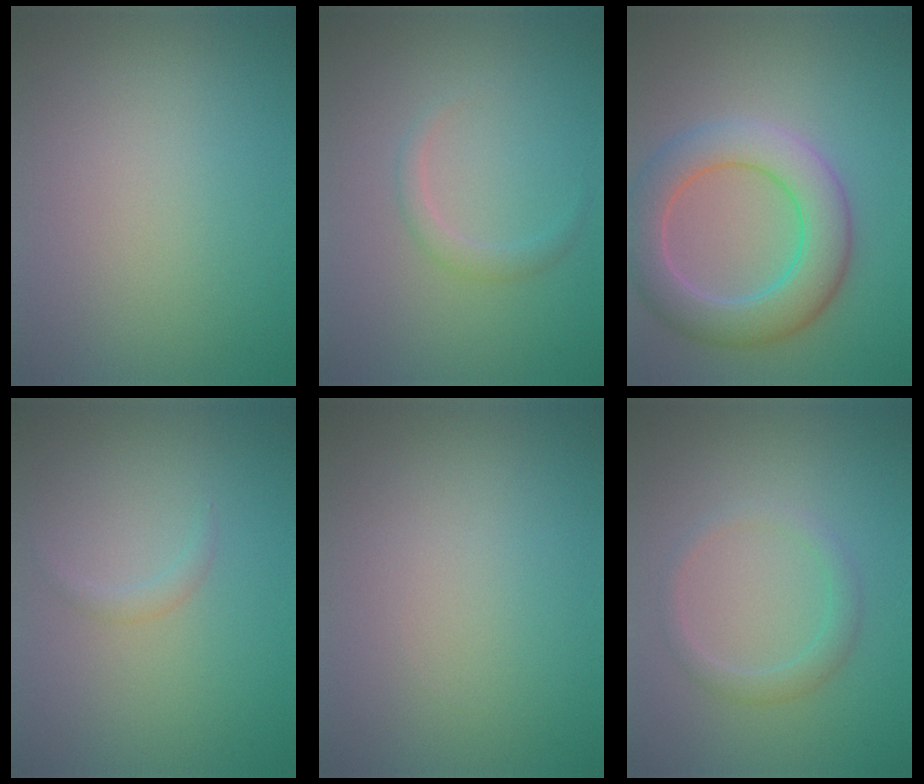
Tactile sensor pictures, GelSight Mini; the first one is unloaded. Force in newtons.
{"total": 1.4, "press": 1.4, "slide": 0.1}
{"total": 6.9, "press": 6.9, "slide": 0.8}
{"total": 0.9, "press": 0.9, "slide": 0.1}
{"total": 0.0}
{"total": 1.9, "press": 1.9, "slide": 0.1}